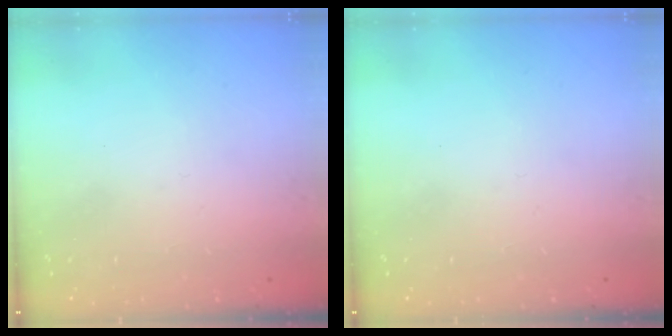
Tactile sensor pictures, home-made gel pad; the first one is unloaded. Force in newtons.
{"total": 0.0}